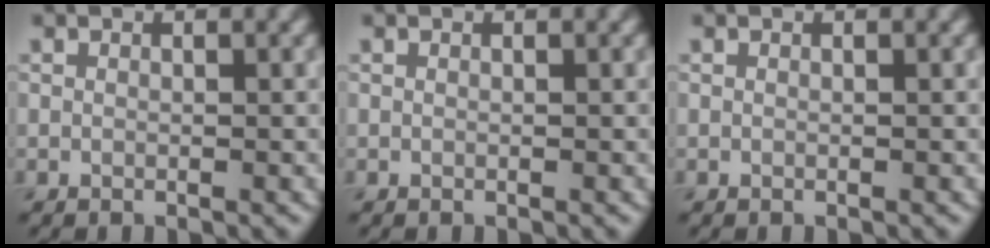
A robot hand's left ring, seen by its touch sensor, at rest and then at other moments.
{"total": 0.0}
{"total": 0.0}